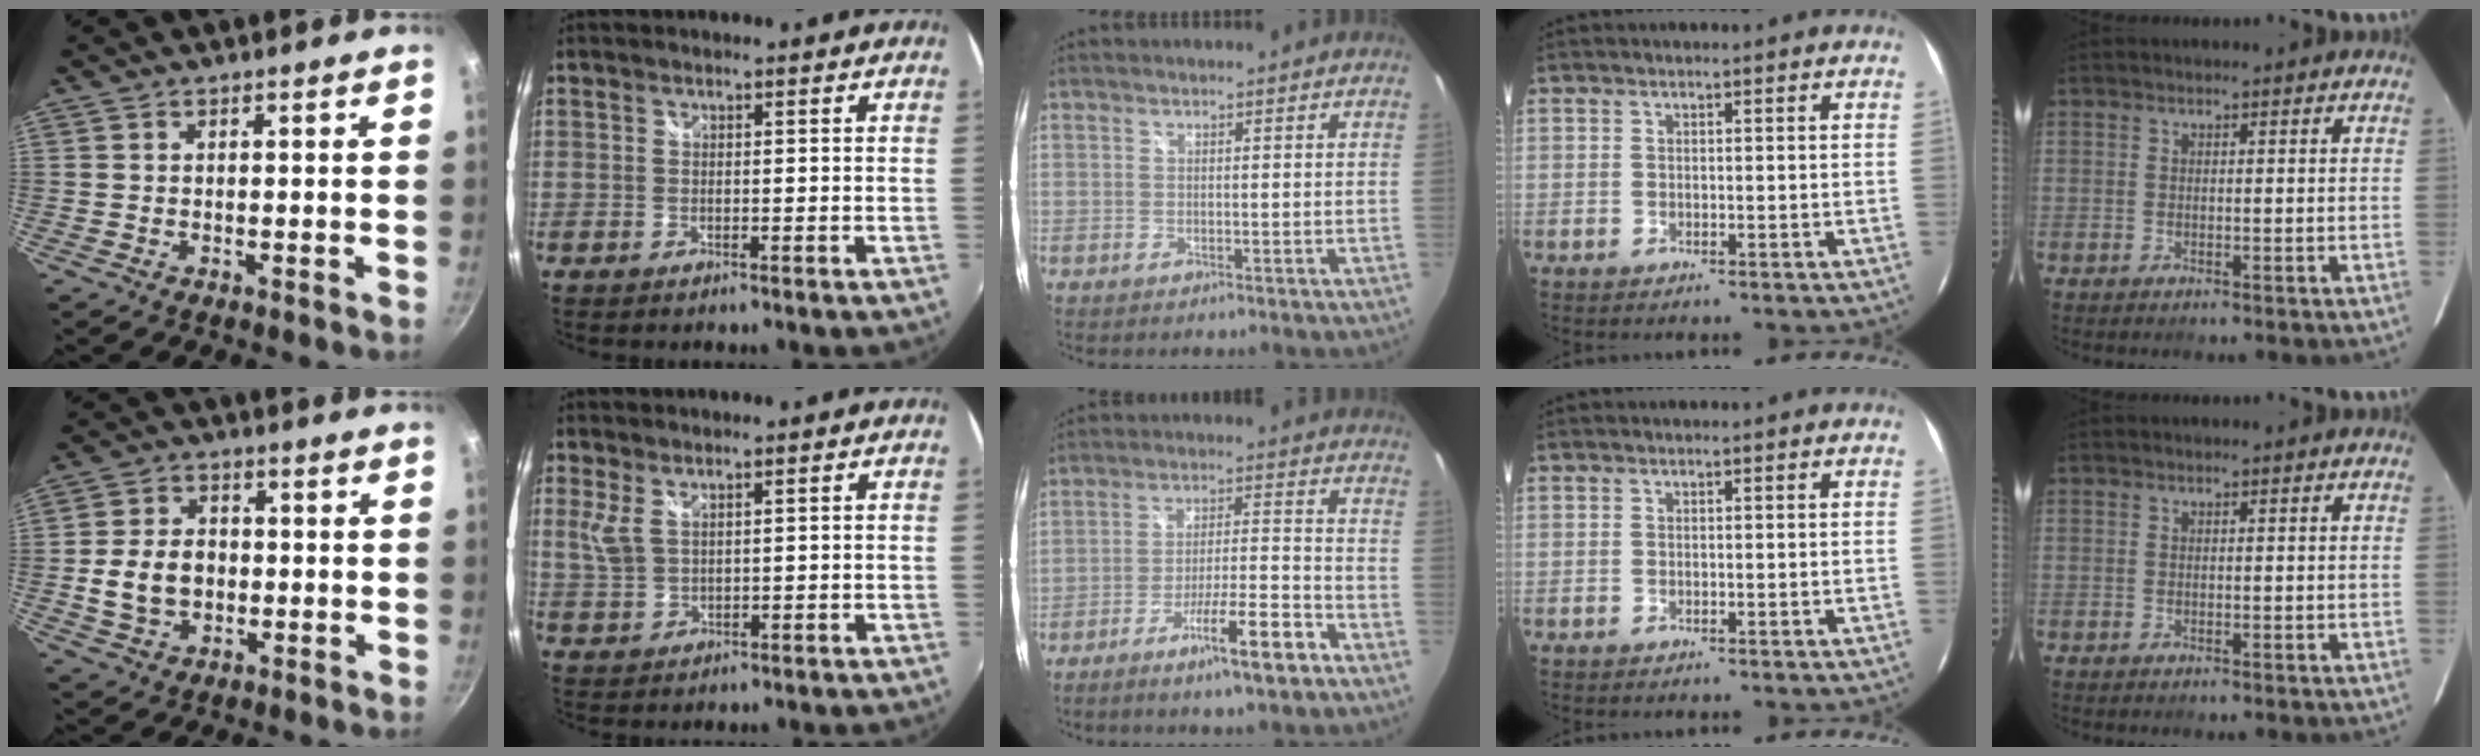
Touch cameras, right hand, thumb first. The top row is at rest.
{"thumb": {"total": 9.3, "force": [-0.9, 7.2, 5.8], "torque": [-0.086, 0.013, -0.017]}, "index": {"total": 3.4, "force": [1.8, 1.5, 2.5], "torque": [-0.054, -0.003, 0.038]}, "middle": {"total": 10.1, "force": [-6.8, 0.5, 7.5], "torque": [-0.141, 0.002, -0.107]}}